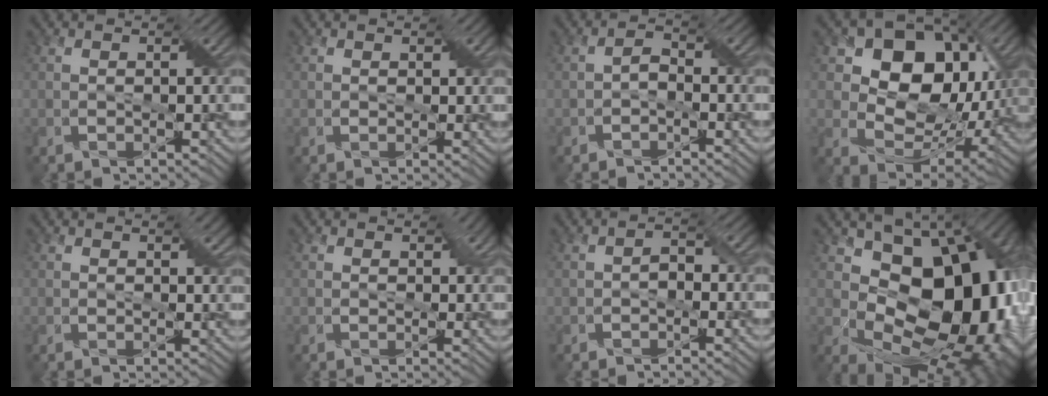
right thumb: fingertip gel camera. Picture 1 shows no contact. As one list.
[{"total": 0.8, "force": [0.5, 0.6, 0.1], "torque": [0.003, 0.004, 0.005]}, {"total": 1.5, "force": [-1.1, 0.6, 0.8], "torque": [-0.018, 0.010, -0.025]}, {"total": 15.4, "force": [5.0, 11.0, 9.5], "torque": [-0.170, 0.028, 0.098]}, {"total": 1.2, "force": [0.8, 0.7, 0.5], "torque": [-0.009, 0.000, 0.007]}, {"total": 2.2, "force": [0.8, 1.8, 1.1], "torque": [-0.010, 0.007, 0.003]}, {"total": 1.2, "force": [-0.7, 0.6, 0.8], "torque": [-0.012, 0.009, -0.014]}, {"total": 16.4, "force": [2.3, 10.9, 12.0], "torque": [-0.149, -0.023, 0.052]}]